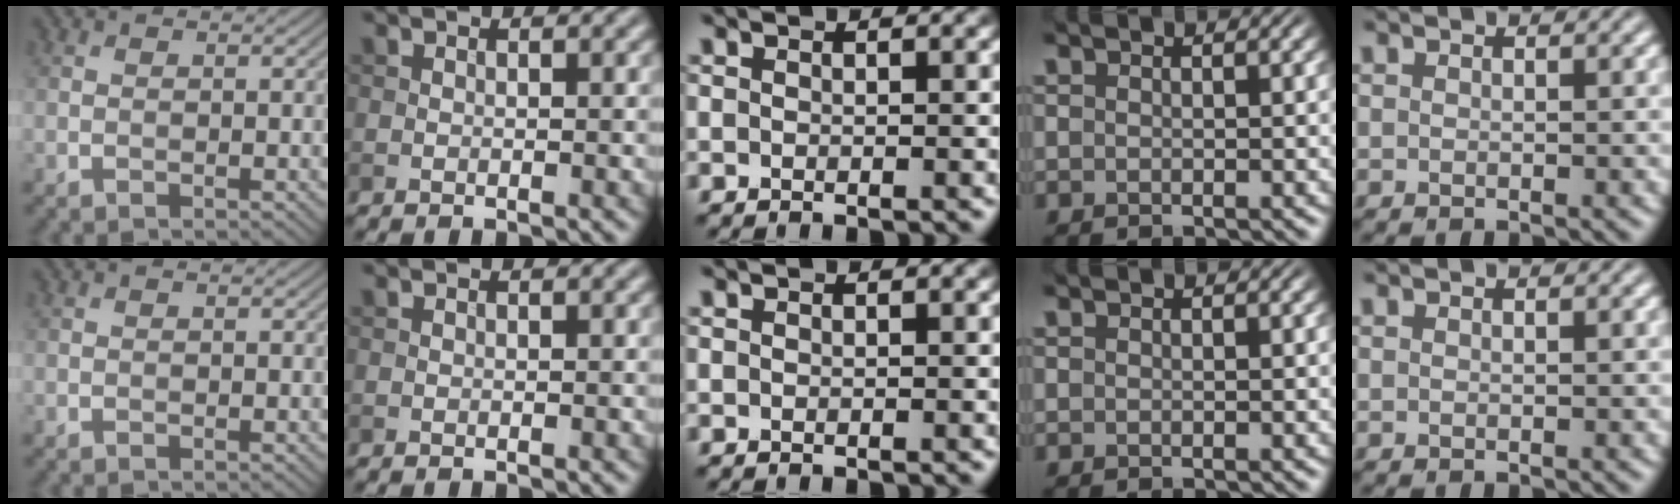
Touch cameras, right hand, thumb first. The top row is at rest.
{}